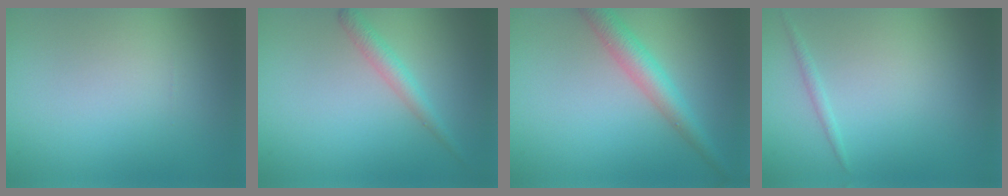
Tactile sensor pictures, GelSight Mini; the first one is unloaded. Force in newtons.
{"total": 2.0, "press": 2.0, "slide": 0.1}
{"total": 3.5, "press": 3.5, "slide": 0.1}
{"total": 0.7, "press": 0.7, "slide": 0.0}